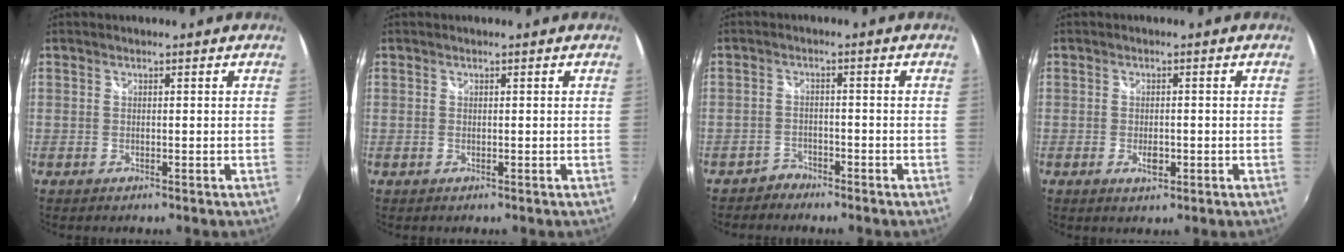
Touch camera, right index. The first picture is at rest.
{"total": 0.0}
{"total": 2.8, "force": [-2.4, 1.4, -0.3], "torque": [-0.001, 0.006, -0.048]}
{"total": 2.5, "force": [-0.9, 1.2, 2.0], "torque": [-0.036, -0.002, -0.013]}